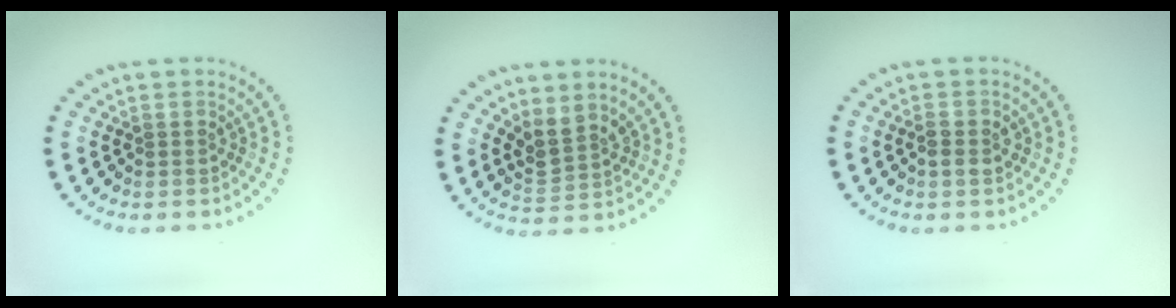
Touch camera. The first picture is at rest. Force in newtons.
{"total": 2.5, "press": 1.9, "slide": 1.6}
{"total": 1.5, "press": 1.5, "slide": 0.1}